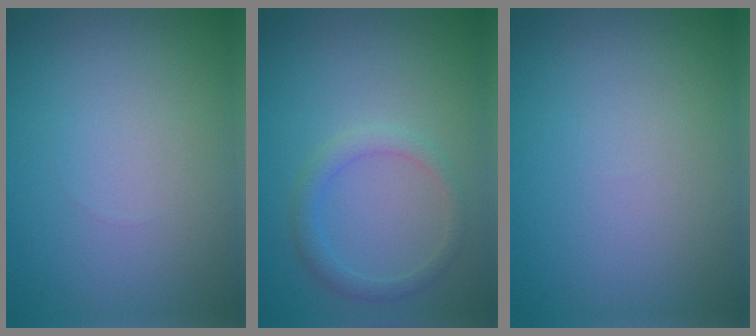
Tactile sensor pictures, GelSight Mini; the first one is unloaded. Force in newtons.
{"total": 1.9, "press": 1.9, "slide": 0.1}
{"total": 0.0}